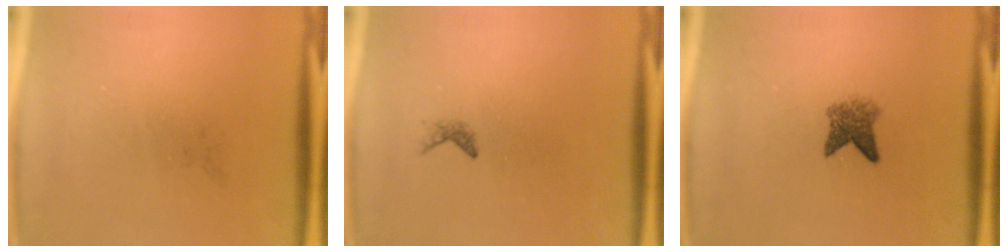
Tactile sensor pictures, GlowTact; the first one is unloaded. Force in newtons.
{"total": 0.6}
{"total": 3.2}